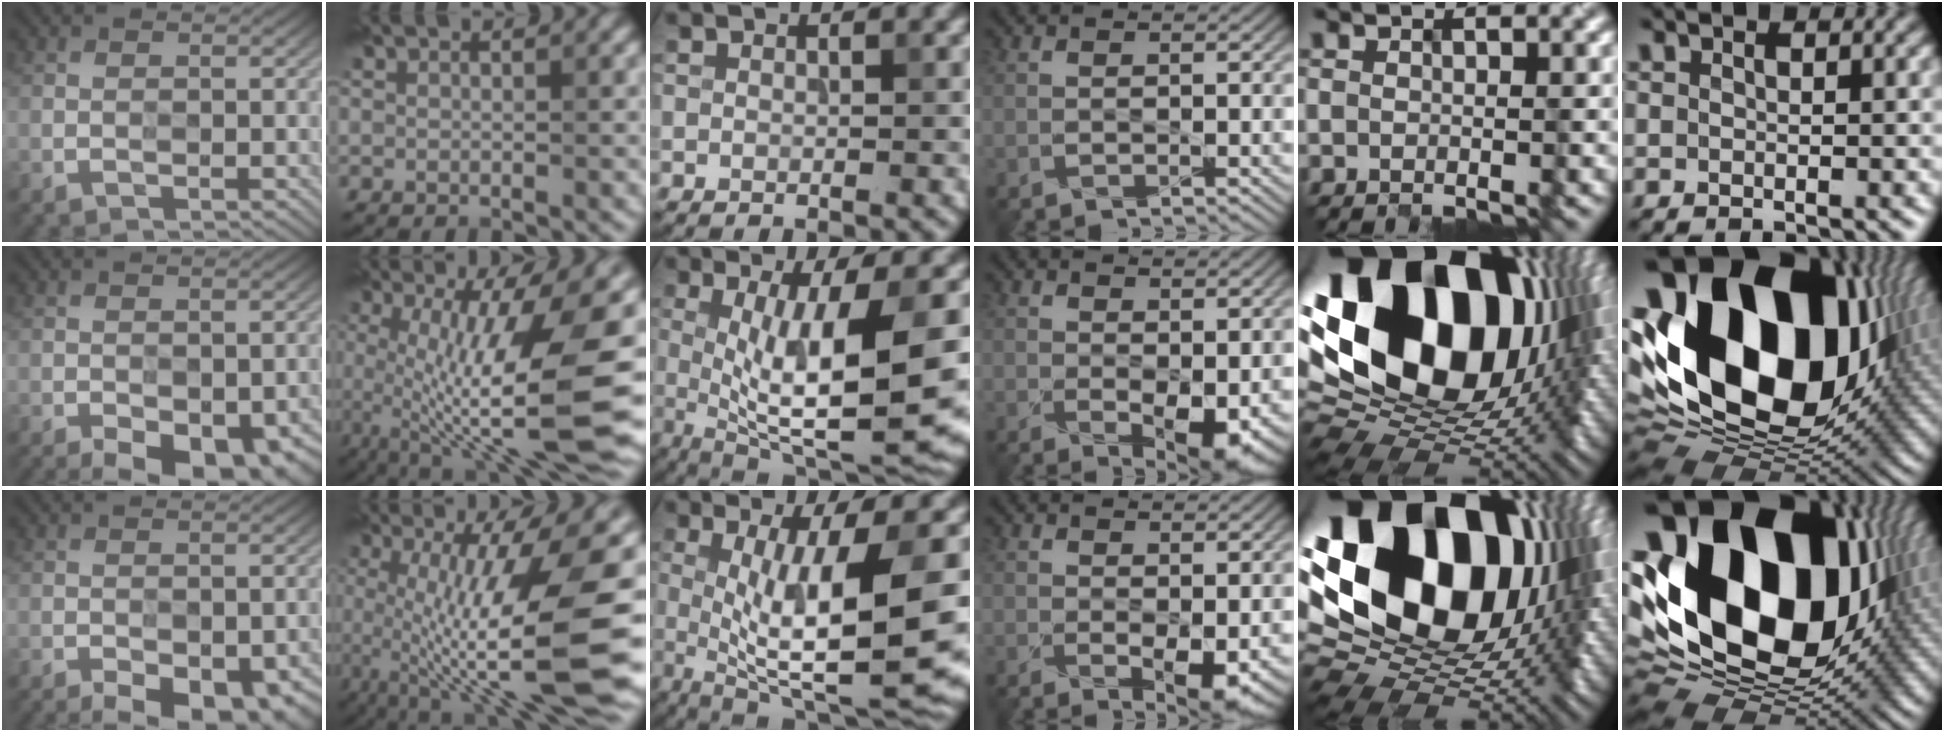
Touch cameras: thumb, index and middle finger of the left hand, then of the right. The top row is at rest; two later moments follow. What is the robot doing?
{"motion": "extract", "object": "power strip"}